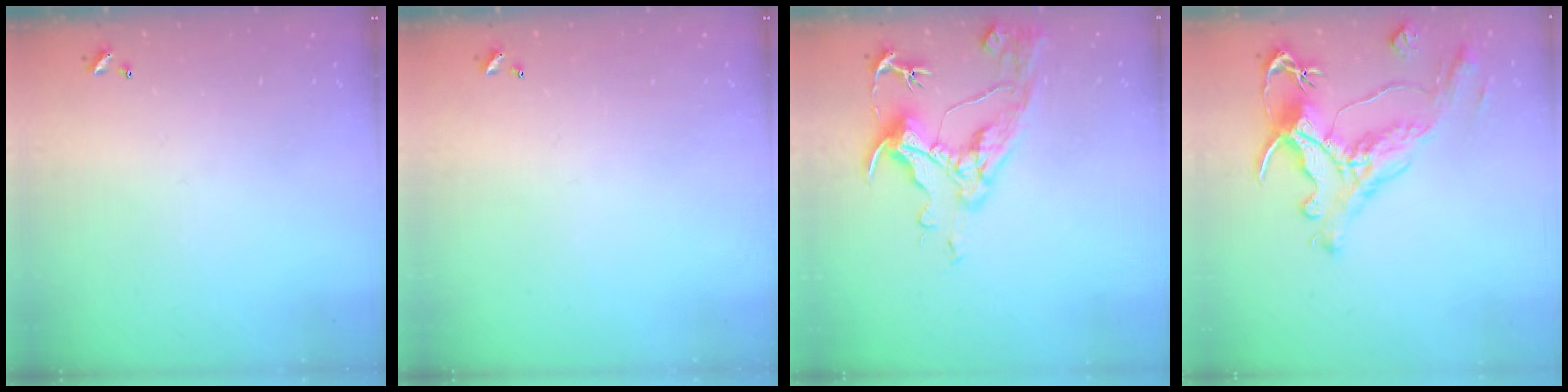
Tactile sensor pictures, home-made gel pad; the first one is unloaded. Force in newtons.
{"total": 0.0}
{"total": 8.7, "press": 8.5, "slide": 1.4}
{"total": 1.6, "press": 1.0, "slide": 1.3}